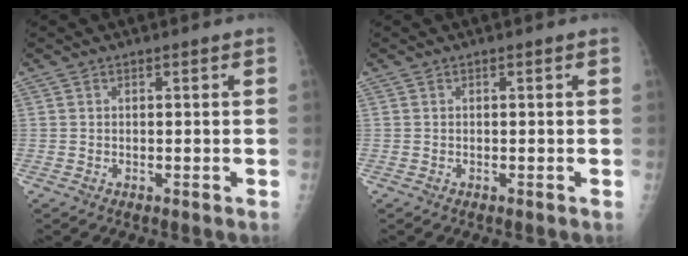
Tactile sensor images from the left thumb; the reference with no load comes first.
{"total": 0.0}